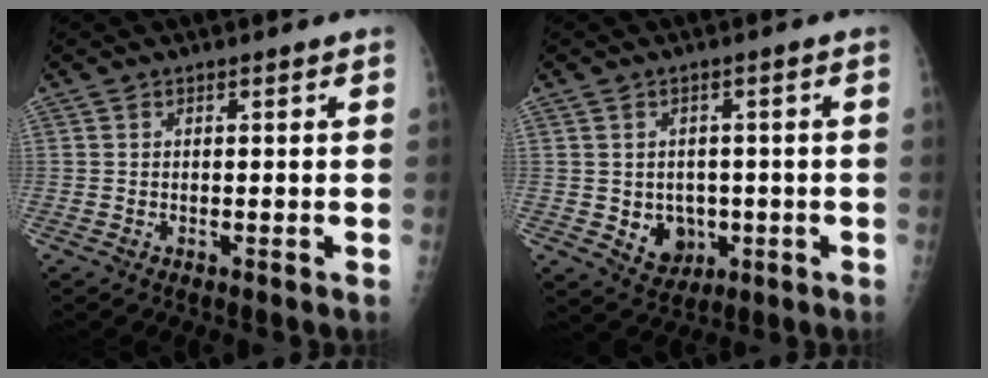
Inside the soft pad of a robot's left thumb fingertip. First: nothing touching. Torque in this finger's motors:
{"motor_torque": [0.40, 0.83, 0.21, 0.05, 0.00]}